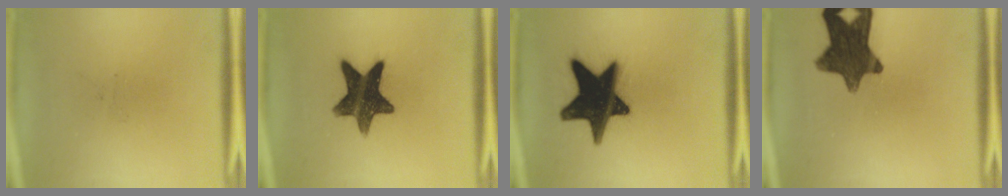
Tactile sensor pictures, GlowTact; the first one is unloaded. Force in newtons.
{"total": 13.8}
{"total": 19.9}
{"total": 12.0}